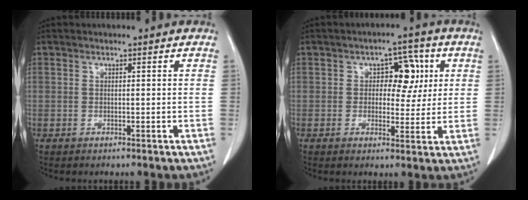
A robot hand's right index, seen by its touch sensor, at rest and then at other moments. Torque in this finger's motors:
{"motor_torque": [0.16, 0.06, 0.08, 0.03]}